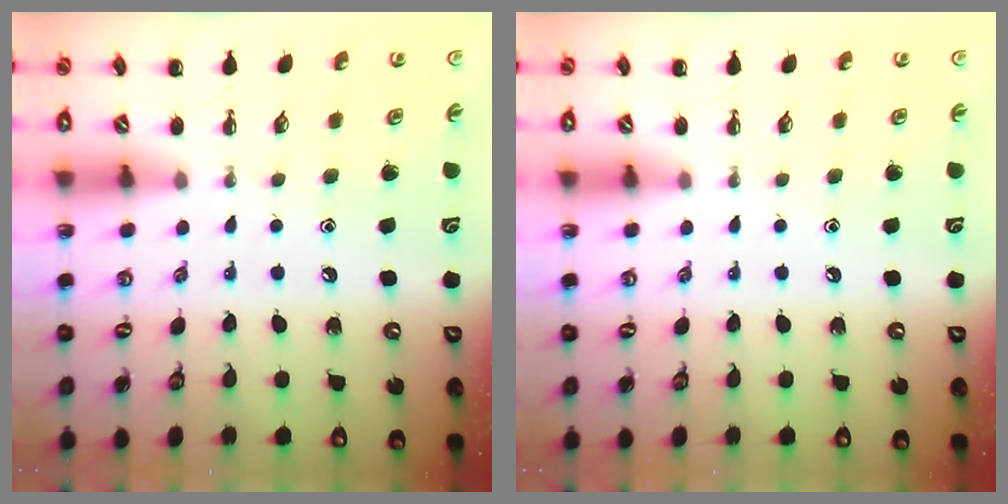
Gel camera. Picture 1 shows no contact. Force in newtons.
{"total": 0.0}